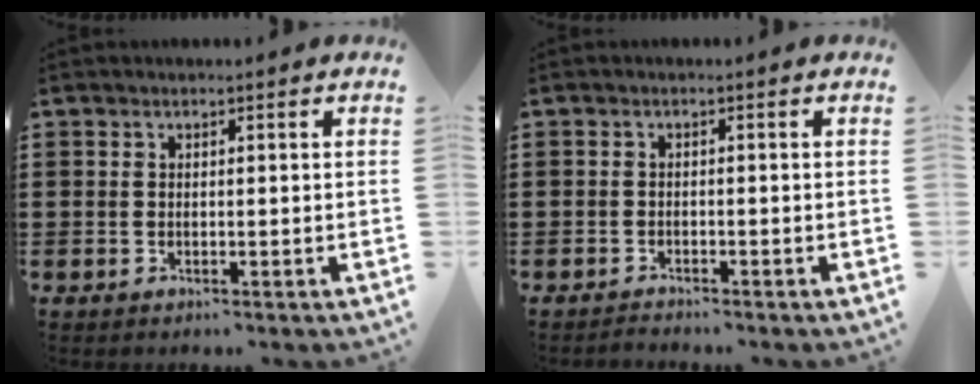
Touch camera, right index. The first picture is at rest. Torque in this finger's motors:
{"motor_torque": [0.10, 0.09, -0.01, 0.01]}